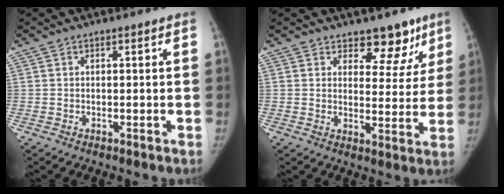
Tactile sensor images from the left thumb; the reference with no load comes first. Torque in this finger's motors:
{"motor_torque": [-0.03, 0.11, 0.41, -0.12, 0.00]}